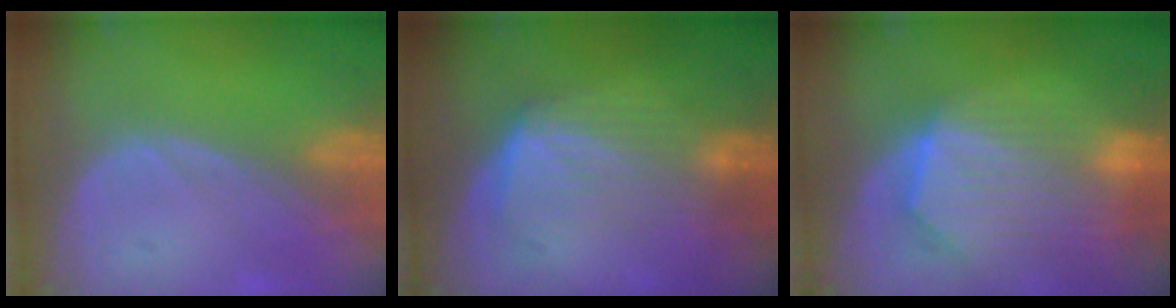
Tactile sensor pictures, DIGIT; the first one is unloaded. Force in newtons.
{"total": 6.3, "press": 6.0, "slide": 1.9}
{"total": 10.3, "press": 9.0, "slide": 5.1}